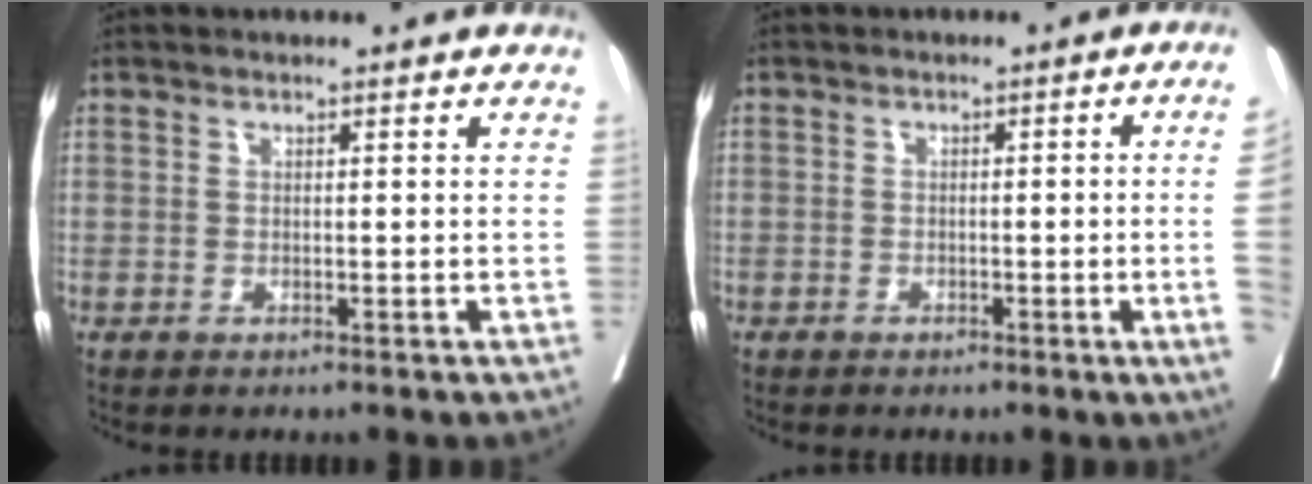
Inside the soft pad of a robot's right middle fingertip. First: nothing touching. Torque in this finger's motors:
{"motor_torque": [0.68, -1.47, -0.22, -0.21]}